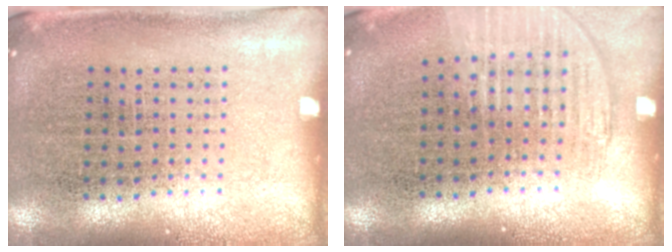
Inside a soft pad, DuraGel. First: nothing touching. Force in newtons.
{"total": 1.2, "press": 1.1, "slide": 0.4}